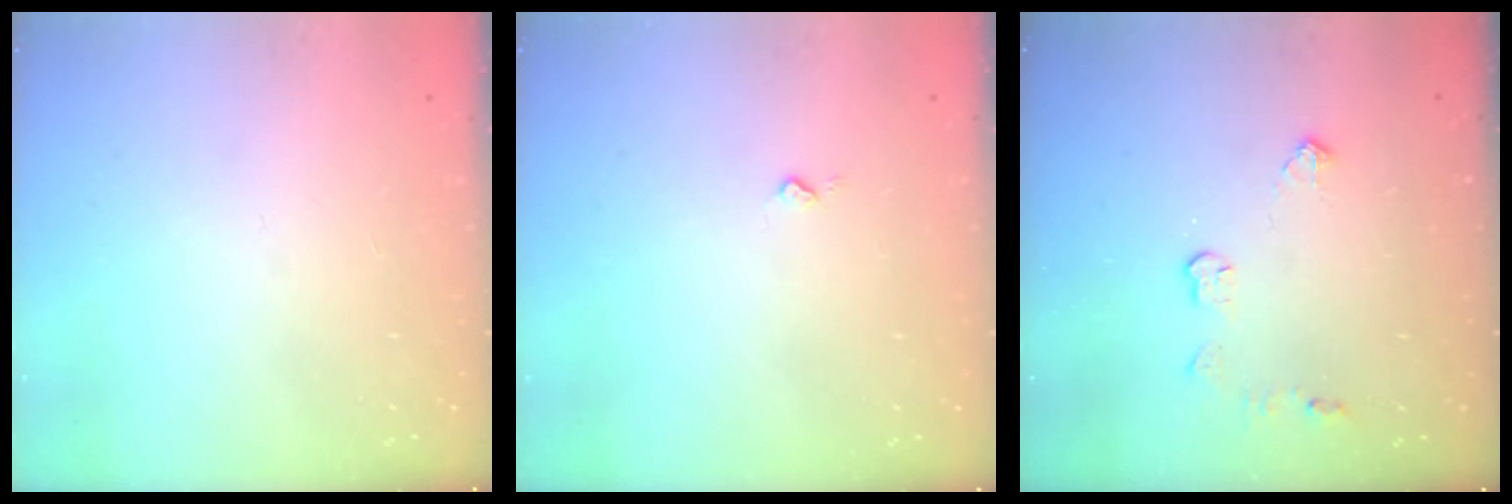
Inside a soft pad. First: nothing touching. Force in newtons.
{"total": 2.7, "press": 2.7, "slide": 0.4}
{"total": 5.6, "press": 5.5, "slide": 0.7}